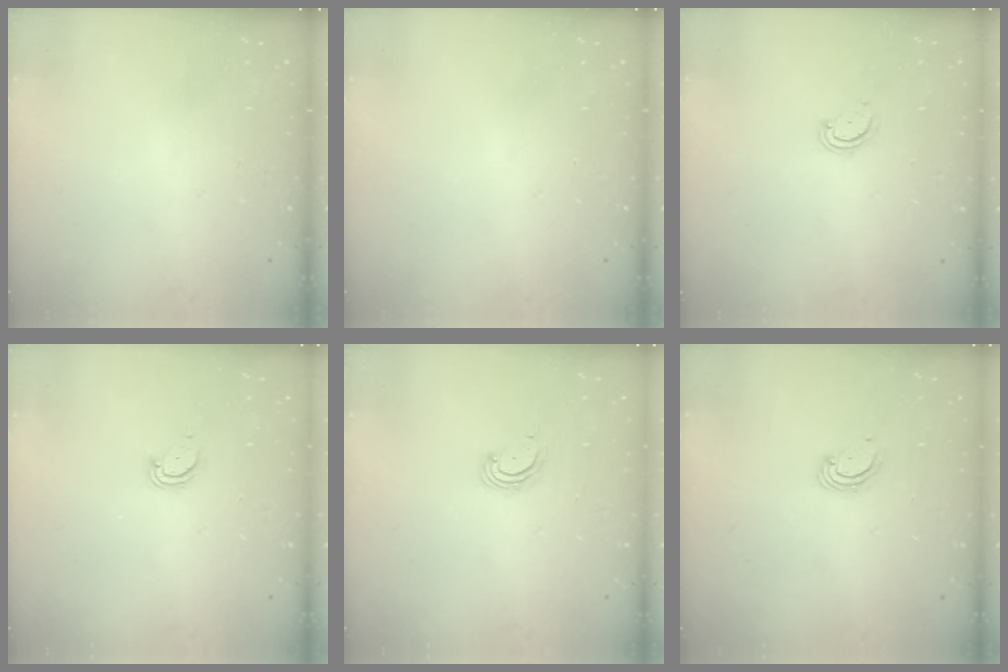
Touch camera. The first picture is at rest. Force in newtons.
{"total": 0.0}
{"total": 2.6, "press": 2.6, "slide": 0.3}
{"total": 2.6, "press": 2.6, "slide": 0.2}
{"total": 2.6, "press": 2.6, "slide": 0.3}
{"total": 2.5, "press": 2.5, "slide": 0.2}